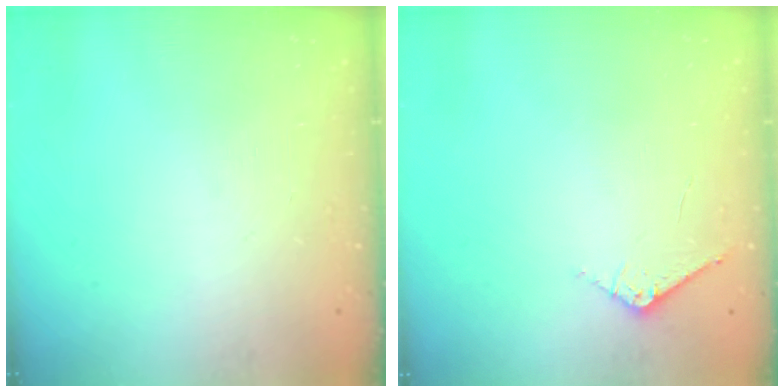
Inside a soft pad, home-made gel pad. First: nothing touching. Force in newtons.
{"total": 6.1, "press": 6.1, "slide": 0.5}